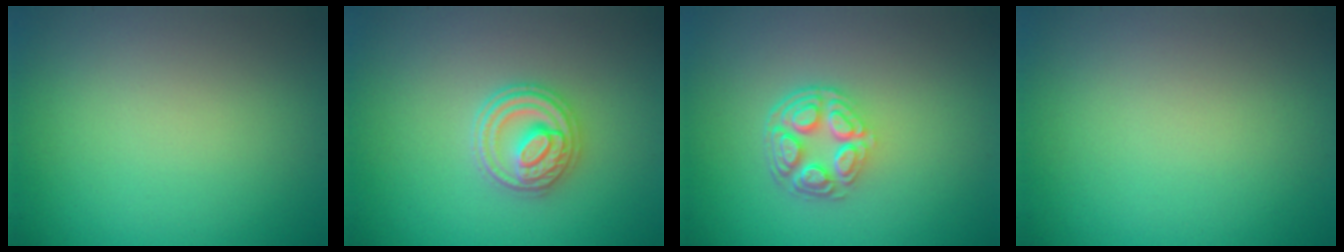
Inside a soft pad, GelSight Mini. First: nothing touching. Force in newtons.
{"total": 3.6, "press": 3.3, "slide": 1.5}
{"total": 4.4, "press": 3.3, "slide": 2.9}
{"total": 0.0}